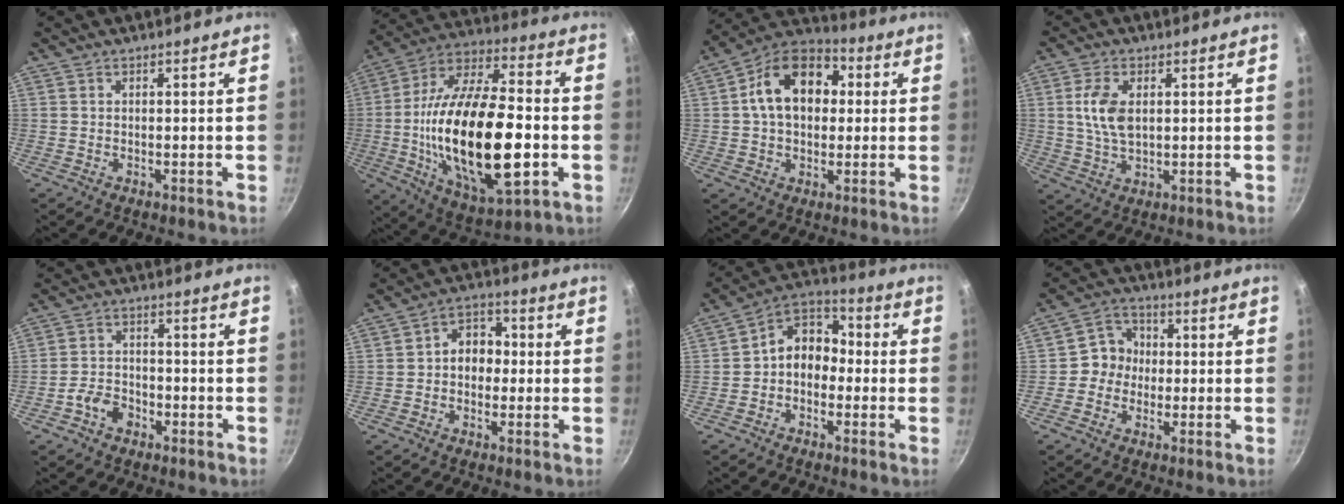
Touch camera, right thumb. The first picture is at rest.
{"total": 29.8, "force": [-4.3, 13.1, 26.4], "torque": [-0.474, 0.015, -0.069]}
{"total": 16.0, "force": [2.7, 11.2, 11.0], "torque": [-0.148, 0.029, 0.023]}
{"total": 7.5, "force": [1.4, 4.3, 6.0], "torque": [-0.113, -0.001, 0.027]}
{"total": 5.1, "force": [-2.8, 3.5, 2.4], "torque": [-0.033, 0.031, -0.052]}
{"total": 7.0, "force": [-0.1, 5.6, 4.3], "torque": [-0.018, 0.021, -0.015]}
{"total": 9.3, "force": [-1.2, 7.3, 5.6], "torque": [-0.049, 0.044, -0.045]}
{"total": 6.3, "force": [-0.6, 5.8, 2.2], "torque": [0.006, 0.019, -0.027]}